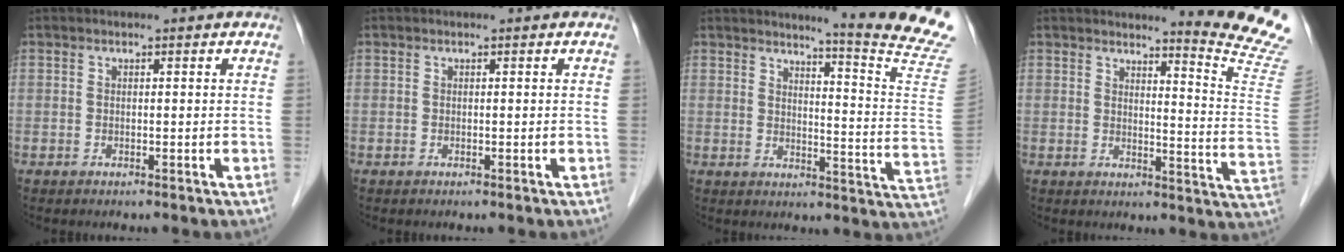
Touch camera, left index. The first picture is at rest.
{"total": 0.0}
{"total": 15.9, "force": [14.8, -2.6, 5.3], "torque": [-0.072, -0.130, 0.160]}
{"total": 12.8, "force": [12.3, -2.3, 2.7], "torque": [-0.027, -0.138, 0.125]}